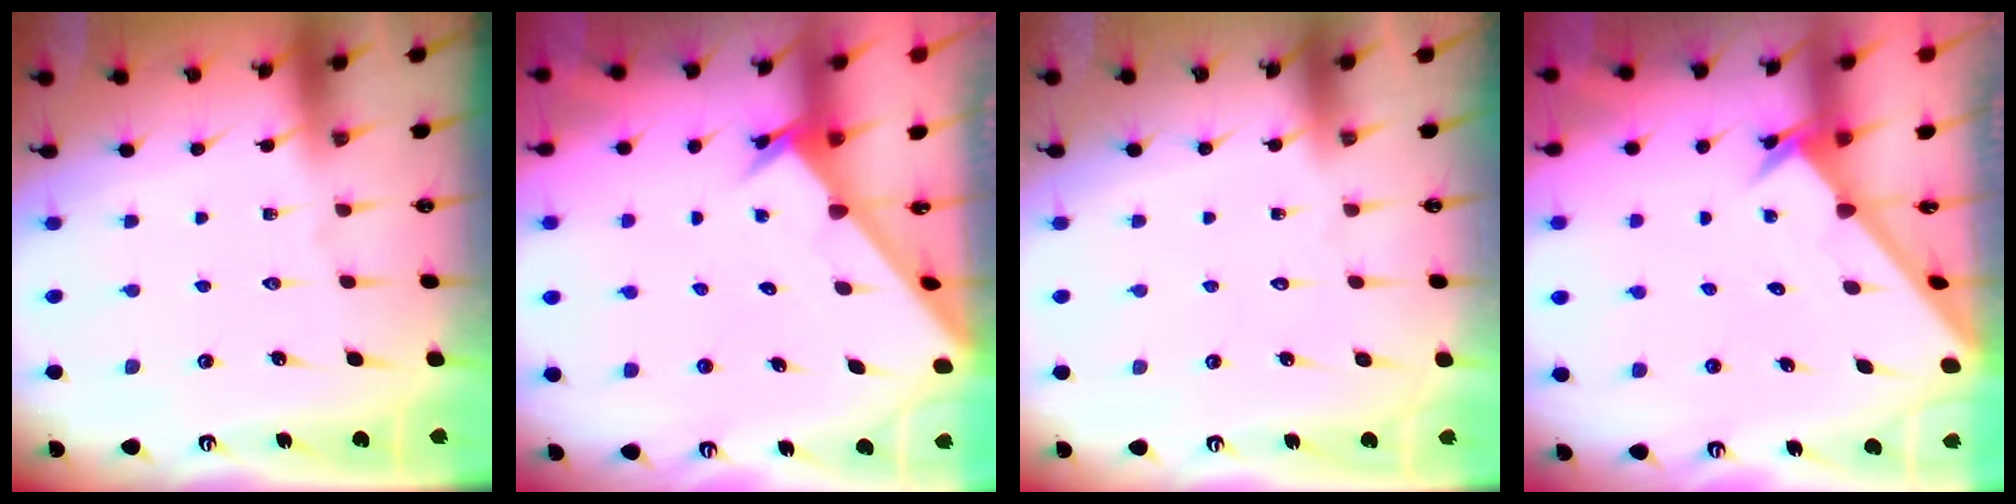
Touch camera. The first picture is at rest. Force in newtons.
{"total": 2.4, "press": 2.4, "slide": 0.2}
{"total": 1.8, "press": 1.8, "slide": 0.1}
{"total": 2.4, "press": 2.4, "slide": 0.1}